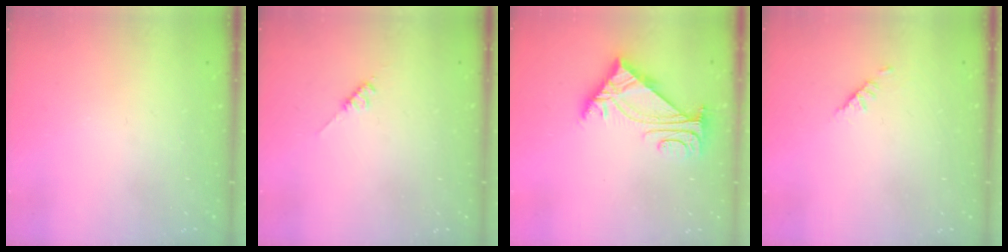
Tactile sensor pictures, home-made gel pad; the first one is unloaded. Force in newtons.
{"total": 2.8, "press": 2.8, "slide": 0.5}
{"total": 6.1, "press": 6.0, "slide": 1.1}
{"total": 1.9, "press": 1.8, "slide": 0.5}